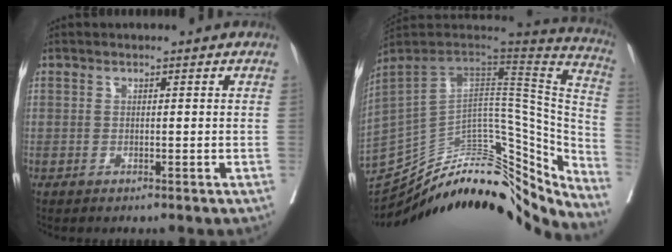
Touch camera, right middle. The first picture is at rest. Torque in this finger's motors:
{"motor_torque": [0.42, -1.36, -0.05, -0.01]}